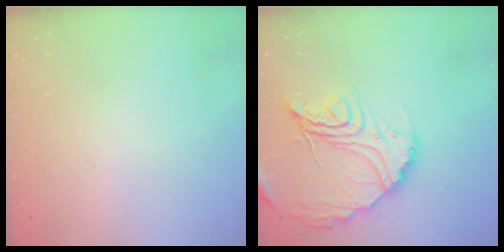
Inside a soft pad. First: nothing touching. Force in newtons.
{"total": 19.6, "press": 19.5, "slide": 1.7}